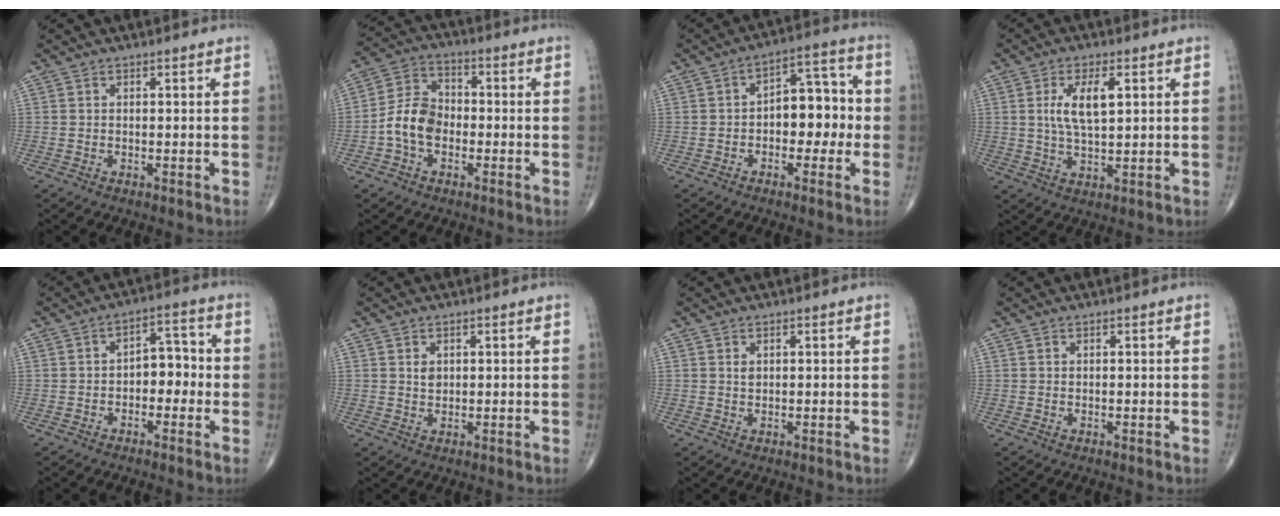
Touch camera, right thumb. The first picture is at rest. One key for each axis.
{"total": 8.5, "fx": -2.0, "fy": 6.1, "fz": 5.7, "tx": -0.095, "ty": 0.031, "tz": -0.052}
{"total": 9.6, "fx": -1.1, "fy": 6.0, "fz": 7.4, "tx": -0.061, "ty": 0.037, "tz": -0.029}
{"total": 7.7, "fx": 2.0, "fy": 3.1, "fz": 6.8, "tx": -0.128, "ty": -0.007, "tz": 0.039}
{"total": 6.2, "fx": -1.2, "fy": 3.9, "fz": 4.6, "tx": -0.036, "ty": 0.031, "tz": -0.030}
{"total": 1.7, "fx": 0.5, "fy": 1.2, "fz": 1.0, "tx": -0.008, "ty": -0.004, "tz": 0.011}
{"total": 0.9, "fx": 0.4, "fy": 0.6, "fz": 0.6, "tx": -0.005, "ty": 0.000, "tz": 0.008}
{"total": 0.0}